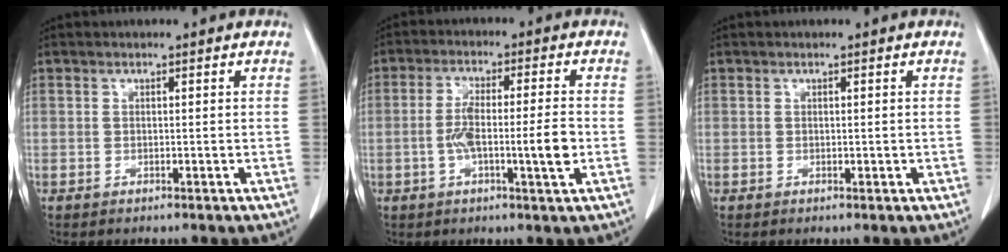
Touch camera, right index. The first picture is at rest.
{"total": 8.2, "force": [-1.7, 0.7, 8.0], "torque": [-0.145, 0.004, -0.031]}
{"total": 0.7, "force": [-0.1, 0.4, 0.5], "torque": [-0.008, 0.000, 0.004]}